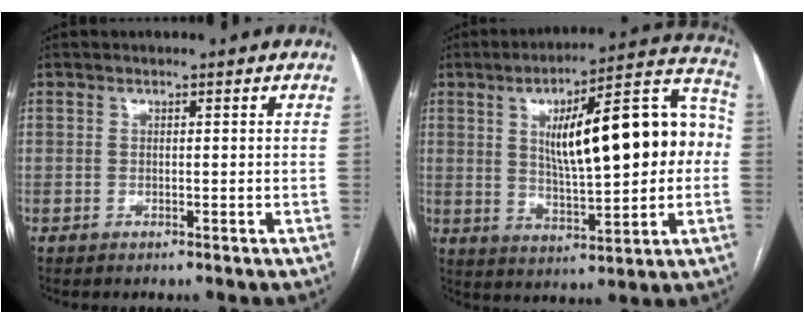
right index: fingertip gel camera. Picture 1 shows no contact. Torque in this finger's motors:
{"motor_torque": [1.01, 0.27, 1.05, 0.21]}